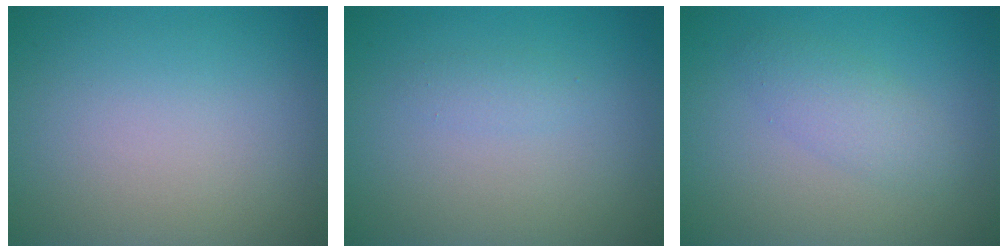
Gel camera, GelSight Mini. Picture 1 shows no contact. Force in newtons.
{"total": 0.8, "press": 0.8, "slide": 0.0}
{"total": 2.3, "press": 2.3, "slide": 0.2}